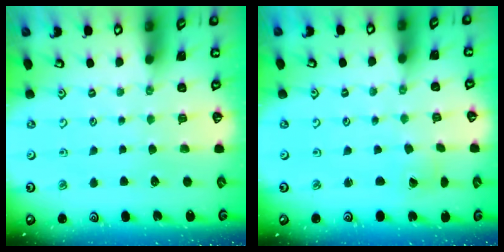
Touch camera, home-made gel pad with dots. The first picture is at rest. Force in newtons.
{"total": 0.7, "press": 0.7, "slide": 0.1}